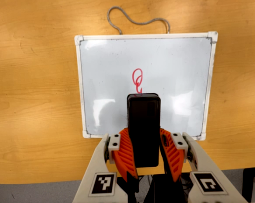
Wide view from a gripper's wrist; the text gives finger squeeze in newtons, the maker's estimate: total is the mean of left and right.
{"total": 9.5, "left": 7.9, "right": 11.1}